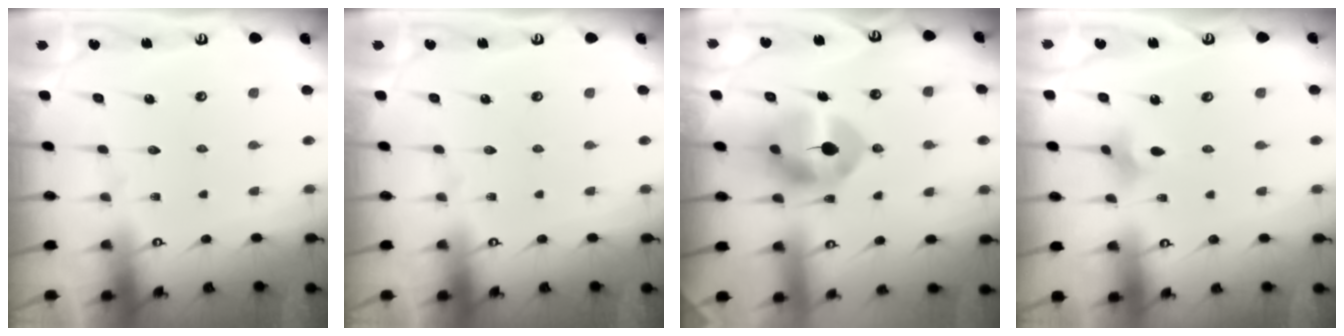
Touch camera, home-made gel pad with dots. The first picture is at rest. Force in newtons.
{"total": 0.0}
{"total": 10.1, "press": 10.0, "slide": 1.2}
{"total": 2.7, "press": 2.6, "slide": 0.7}